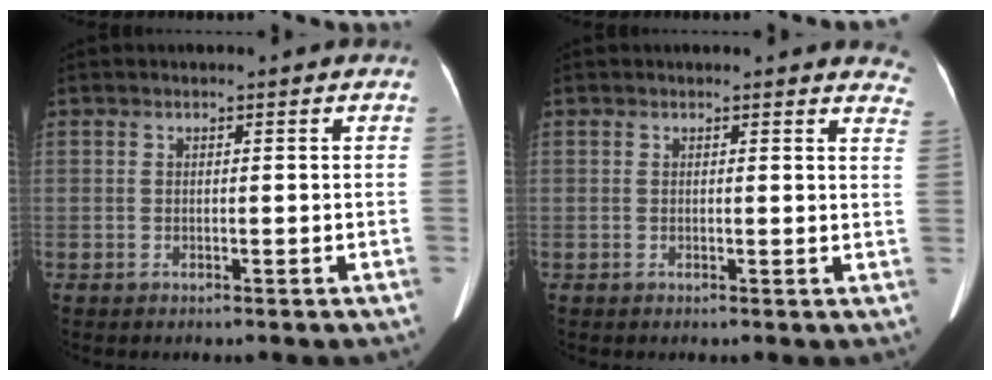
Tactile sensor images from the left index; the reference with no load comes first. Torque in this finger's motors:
{"motor_torque": [0.35, -0.33, -0.05, -0.01]}